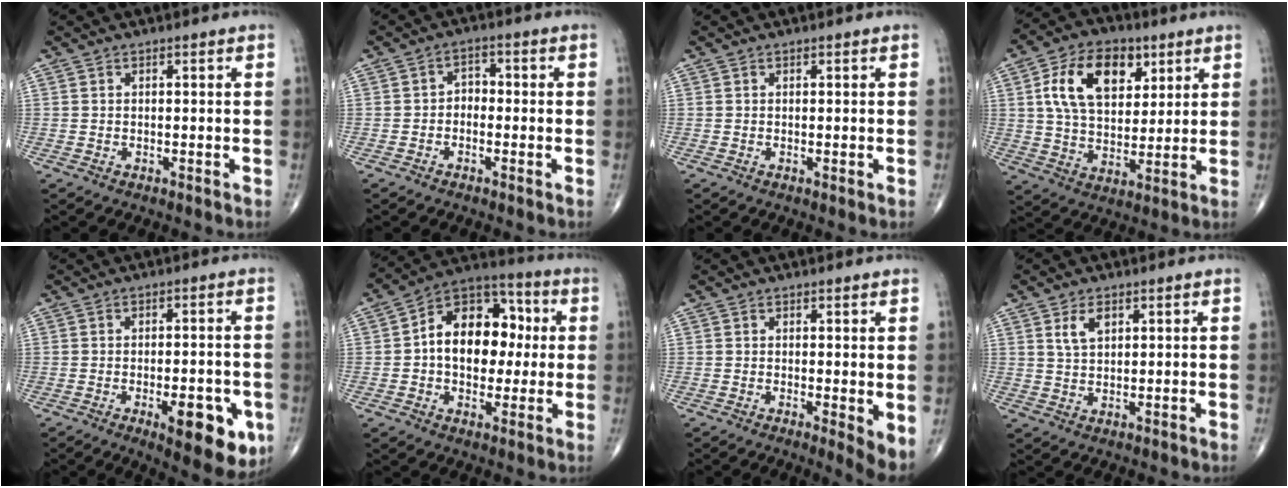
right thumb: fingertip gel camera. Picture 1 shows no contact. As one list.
[{"total": 3.0, "force": [-0.7, 2.2, 1.8], "torque": [-0.009, 0.018, -0.025]}, {"total": 0.6, "force": [0.0, 0.0, 0.6], "torque": [-0.015, -0.004, 0.000]}, {"total": 15.6, "force": [5.6, 9.8, 10.8], "torque": [-0.161, -0.012, 0.102]}, {"total": 12.3, "force": [-4.6, 4.6, 10.5], "torque": [-0.115, 0.002, -0.052]}, {"total": 16.7, "force": [1.2, 11.4, 12.1], "torque": [-0.139, 0.032, 0.010]}, {"total": 3.9, "force": [0.0, 0.9, 3.7], "torque": [-0.057, -0.014, -0.003]}, {"total": 4.0, "force": [1.8, 2.2, 2.7], "torque": [-0.044, -0.007, 0.038]}]